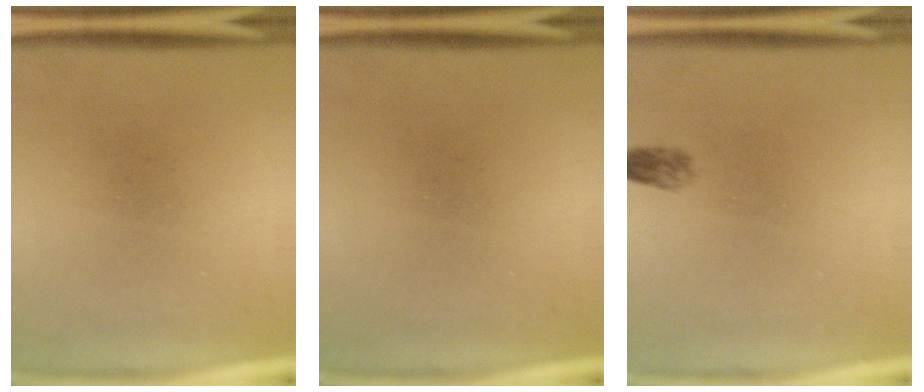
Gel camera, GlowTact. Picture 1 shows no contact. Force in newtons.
{"total": 0.0}
{"total": 1.5}